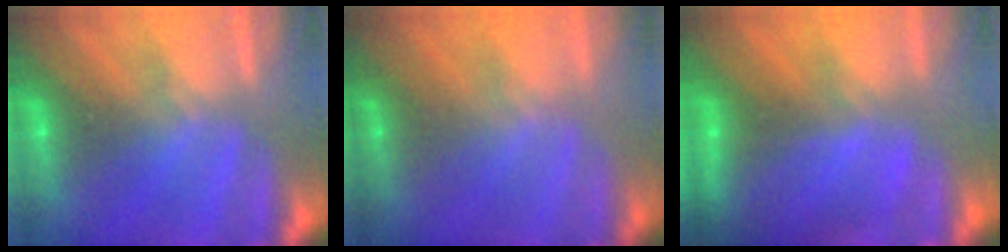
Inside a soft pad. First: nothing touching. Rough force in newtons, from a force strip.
{"total": 1.5}
{"total": 8.4}